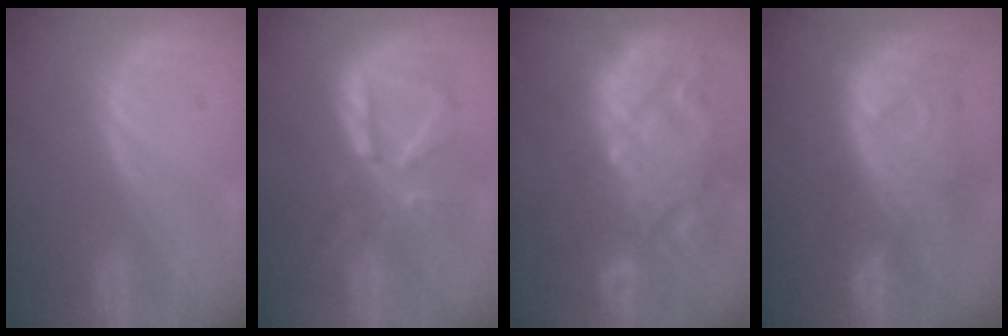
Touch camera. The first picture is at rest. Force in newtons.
{"total": 9.0, "press": 8.6, "slide": 2.4}
{"total": 14.5, "press": 12.4, "slide": 7.5}
{"total": 10.9, "press": 9.7, "slide": 5.0}